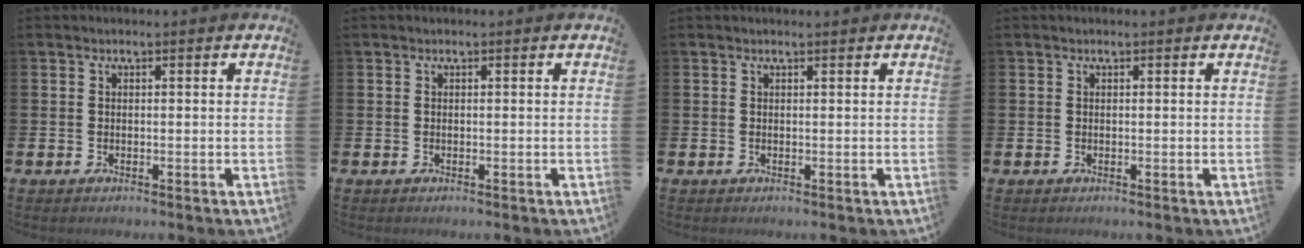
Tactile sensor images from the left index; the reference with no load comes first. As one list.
[{"total": 0.0}, {"total": 0.0}, {"total": 0.0}]